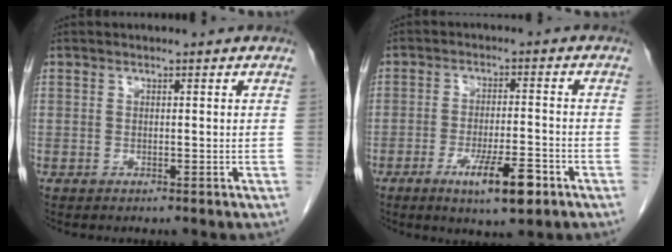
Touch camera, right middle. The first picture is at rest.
{"total": 7.9, "force": [-4.2, 1.2, 6.6], "torque": [-0.113, -0.011, -0.063]}